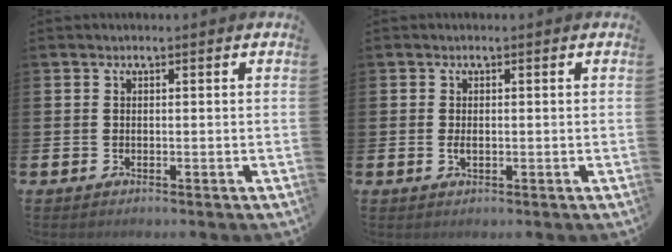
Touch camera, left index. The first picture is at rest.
{"total": 1.3, "force": [-0.1, 0.6, 1.1], "torque": [-0.025, 0.004, -0.002]}